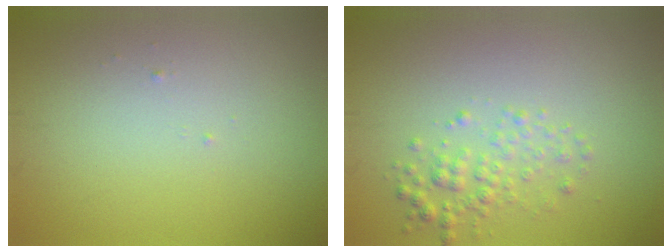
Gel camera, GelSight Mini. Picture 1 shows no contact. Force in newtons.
{"total": 2.3, "press": 2.3, "slide": 0.1}